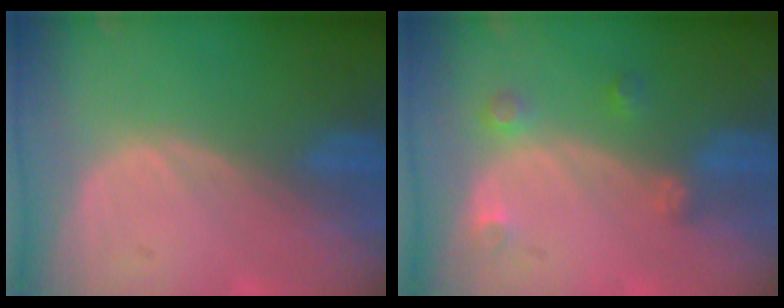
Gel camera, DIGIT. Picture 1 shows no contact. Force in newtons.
{"total": 2.6, "press": 2.5, "slide": 0.5}